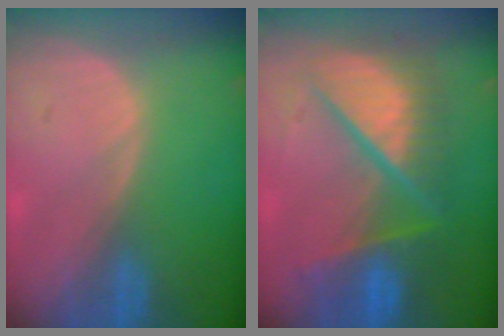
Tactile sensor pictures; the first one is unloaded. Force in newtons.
{"total": 10.8, "press": 10.7, "slide": 1.3}